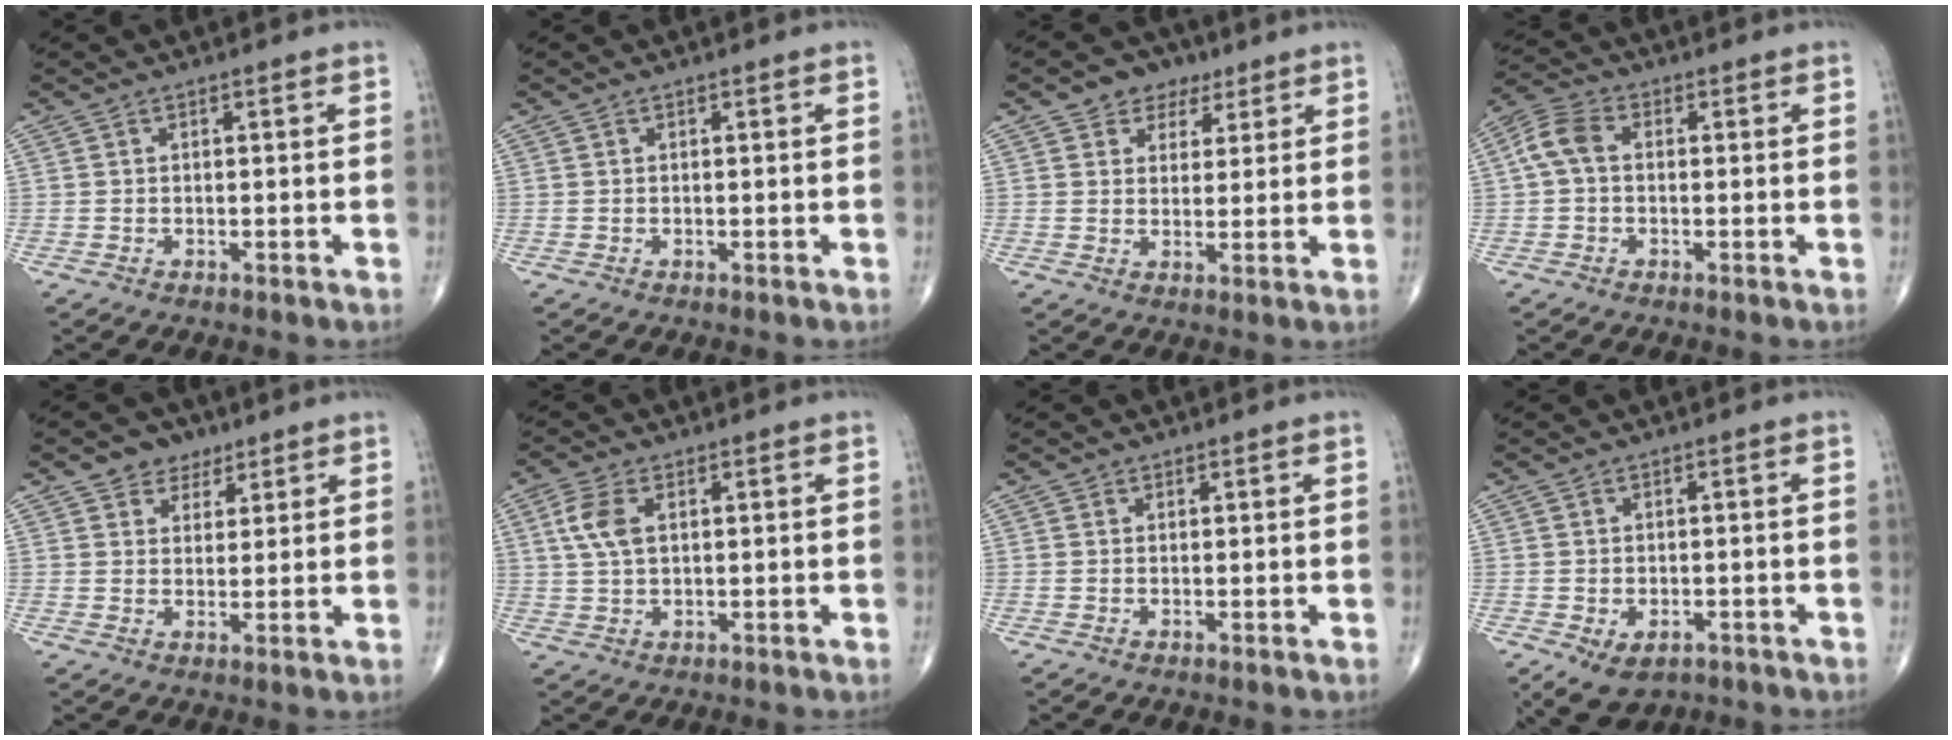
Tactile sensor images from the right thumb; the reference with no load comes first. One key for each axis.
{"total": 0.0}
{"total": 6.2, "fx": 3.7, "fy": 4.6, "fz": 2.0, "tx": 0.004, "ty": -0.011, "tz": 0.054}
{"total": 5.7, "fx": 0.3, "fy": 3.8, "fz": 4.3, "tx": -0.087, "ty": 0.017, "tz": -0.004}
{"total": 5.2, "fx": 3.2, "fy": 3.8, "fz": 1.5, "tx": 0.005, "ty": -0.014, "tz": 0.049}
{"total": 6.1, "fx": 1.8, "fy": 3.4, "fz": 4.8, "tx": -0.111, "ty": 0.003, "tz": 0.036}
{"total": 0.6, "fx": 0.3, "fy": 0.5, "fz": 0.0, "tx": 0.004, "ty": -0.001, "tz": 0.003}
{"total": 6.4, "fx": -3.0, "fy": 4.3, "fz": 3.7, "tx": -0.054, "ty": 0.008, "tz": -0.036}